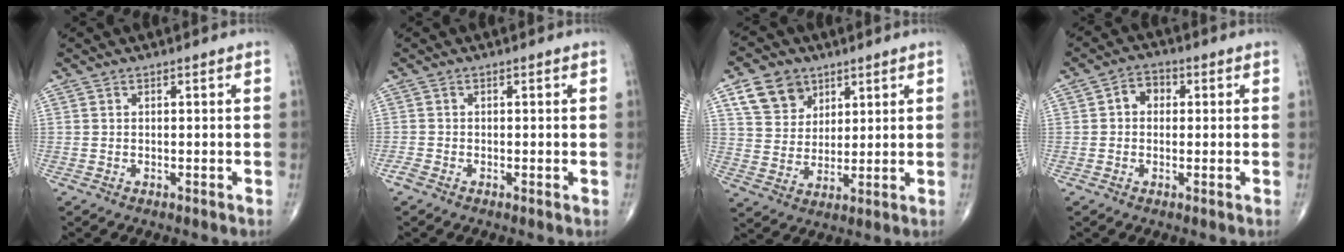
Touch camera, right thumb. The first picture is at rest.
{"total": 1.5, "force": [-0.8, 0.7, 1.1], "torque": [-0.026, -0.004, -0.023]}
{"total": 9.3, "force": [5.0, 7.0, 3.5], "torque": [-0.040, -0.020, 0.096]}
{"total": 4.0, "force": [0.5, 3.2, 2.3], "torque": [-0.017, 0.015, -0.001]}